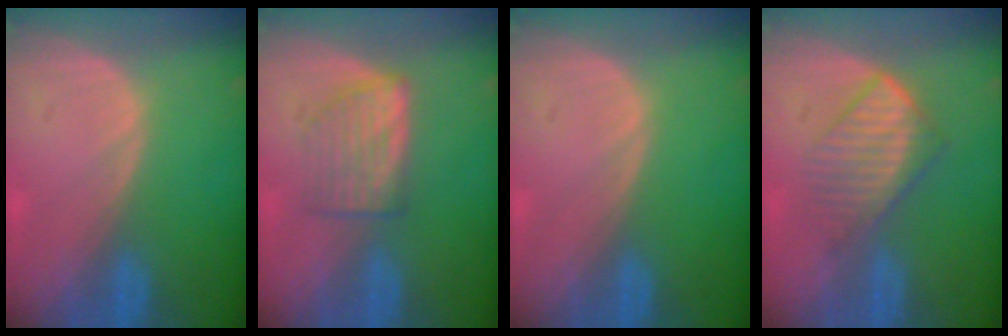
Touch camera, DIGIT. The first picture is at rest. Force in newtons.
{"total": 5.2, "press": 5.0, "slide": 1.4}
{"total": 0.0}
{"total": 6.5, "press": 5.9, "slide": 2.8}